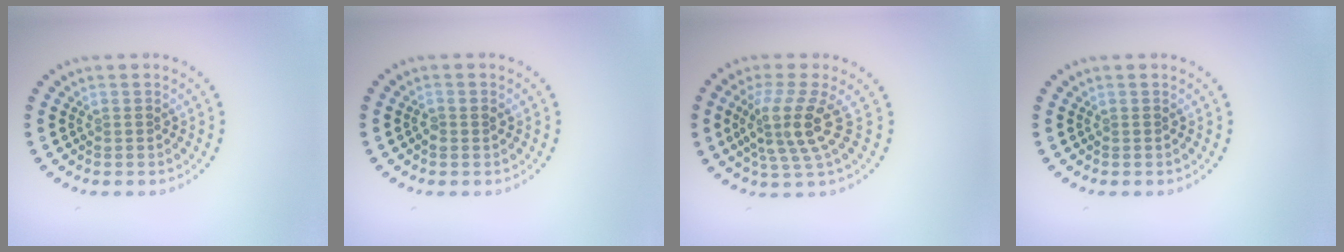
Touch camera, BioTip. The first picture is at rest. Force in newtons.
{"total": 0.8, "press": 0.8, "slide": 0.0}
{"total": 4.1, "press": 3.1, "slide": 2.7}
{"total": 0.0}